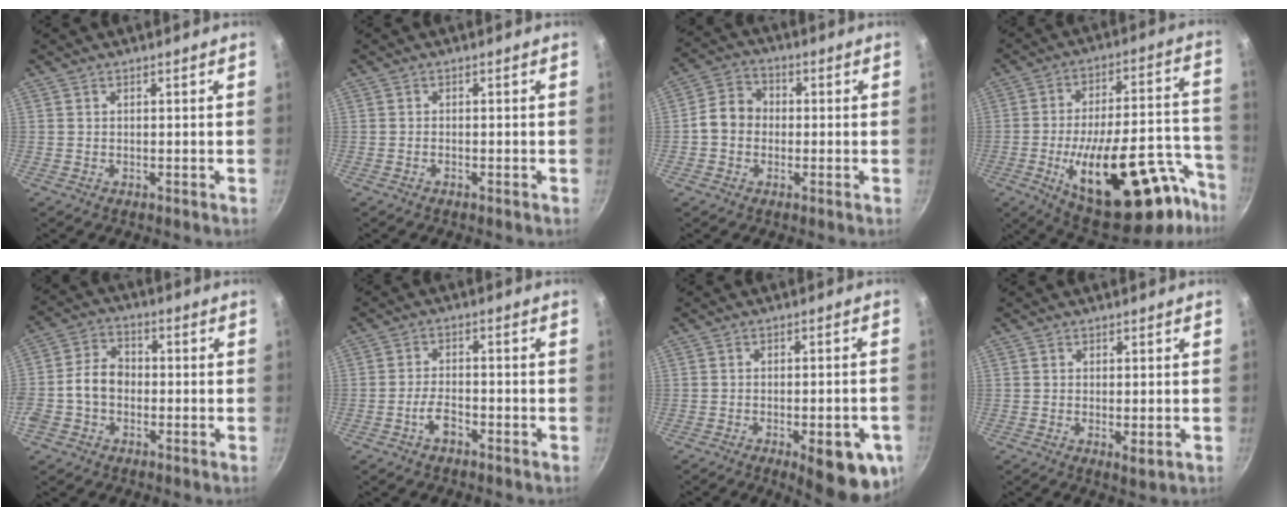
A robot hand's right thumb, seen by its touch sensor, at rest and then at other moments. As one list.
[{"total": 0.6, "force": [-0.4, 0.1, 0.3], "torque": [-0.012, 0.004, -0.011]}, {"total": 6.9, "force": [-0.6, 5.8, 3.6], "torque": [-0.036, 0.019, -0.027]}, {"total": 30.3, "force": [-14.4, 12.5, 23.6], "torque": [-0.288, 0.070, -0.206]}, {"total": 8.2, "force": [-1.5, 6.2, 5.1], "torque": [-0.076, 0.028, -0.041]}, {"total": 4.0, "force": [-2.3, 1.8, 2.7], "torque": [-0.046, 0.022, -0.043]}, {"total": 13.3, "force": [-5.0, 4.8, 11.4], "torque": [-0.108, 0.008, -0.059]}, {"total": 2.5, "force": [-0.3, 0.9, 2.3], "torque": [-0.039, -0.011, -0.004]}]